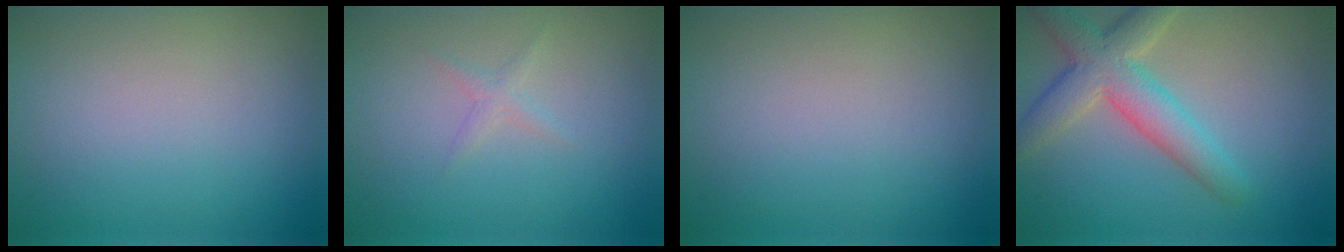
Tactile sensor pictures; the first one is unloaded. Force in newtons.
{"total": 0.9, "press": 0.8, "slide": 0.1}
{"total": 0.0}
{"total": 5.3, "press": 5.3, "slide": 0.4}